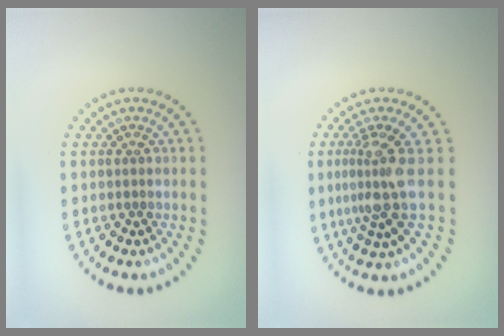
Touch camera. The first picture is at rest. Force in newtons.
{"total": 3.6, "press": 2.4, "slide": 2.6}